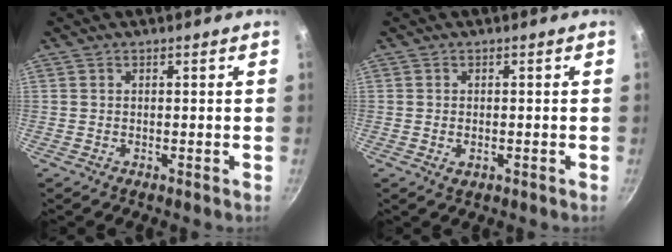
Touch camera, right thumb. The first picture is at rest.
{"total": 1.7, "force": [-0.5, 1.0, 1.2], "torque": [-0.019, -0.002, -0.007]}